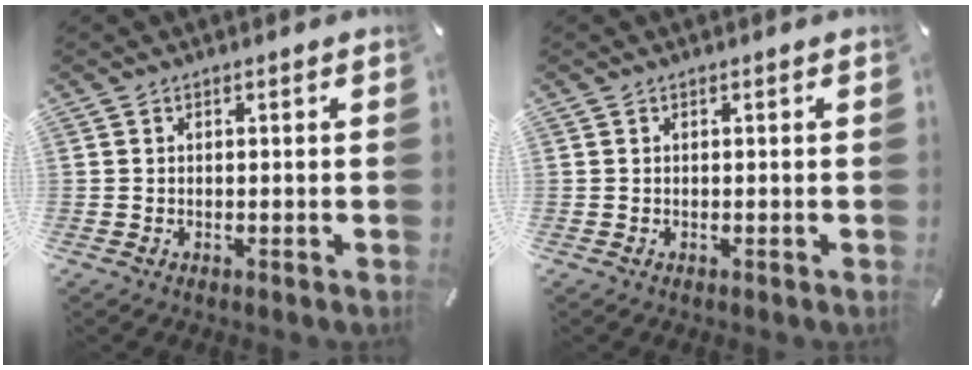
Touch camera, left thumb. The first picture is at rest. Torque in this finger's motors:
{"motor_torque": [0.00, 0.01, 0.00, 0.00, 0.00]}